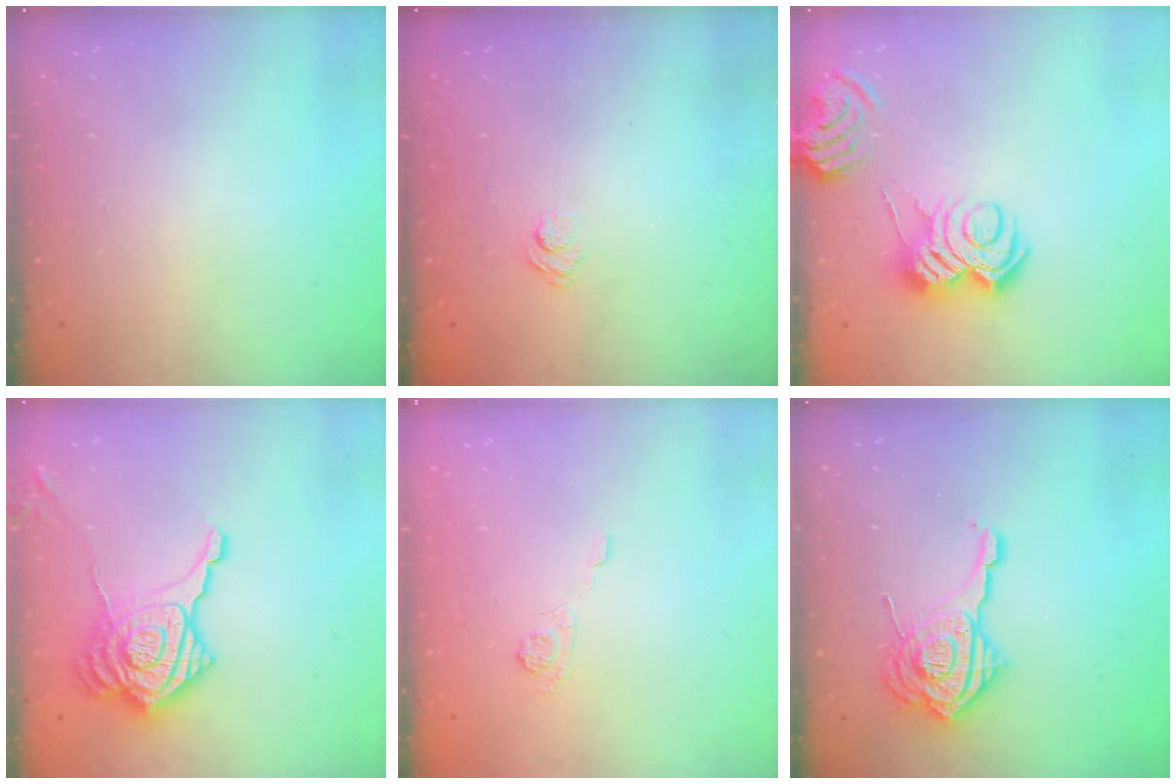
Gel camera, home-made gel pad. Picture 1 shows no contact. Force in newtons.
{"total": 3.1, "press": 2.8, "slide": 1.3}
{"total": 11.0, "press": 11.0, "slide": 0.6}
{"total": 19.1, "press": 19.1, "slide": 1.2}
{"total": 4.5, "press": 4.4, "slide": 1.2}
{"total": 16.6, "press": 16.5, "slide": 1.6}